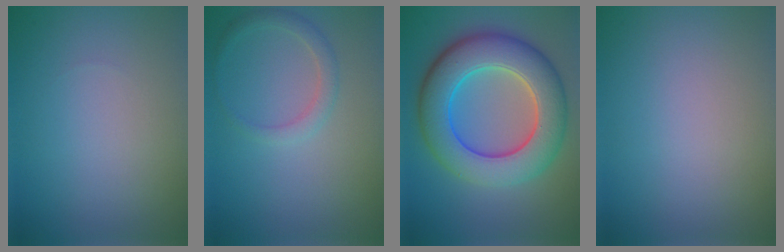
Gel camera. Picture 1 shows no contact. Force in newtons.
{"total": 1.7, "press": 1.7, "slide": 0.2}
{"total": 9.9, "press": 9.9, "slide": 0.3}
{"total": 0.0}